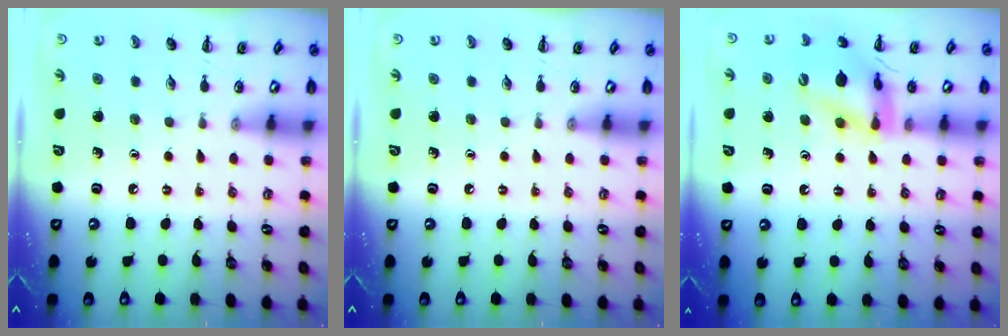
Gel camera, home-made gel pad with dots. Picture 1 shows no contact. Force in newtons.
{"total": 0.0}
{"total": 15.5, "press": 15.4, "slide": 2.0}